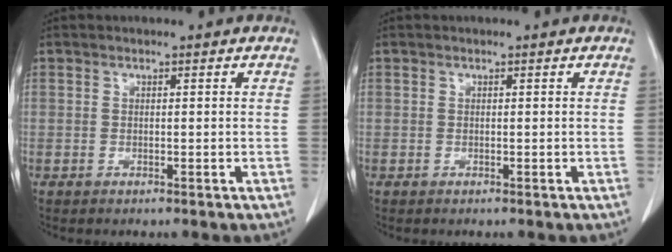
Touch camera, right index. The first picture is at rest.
{"total": 0.0}